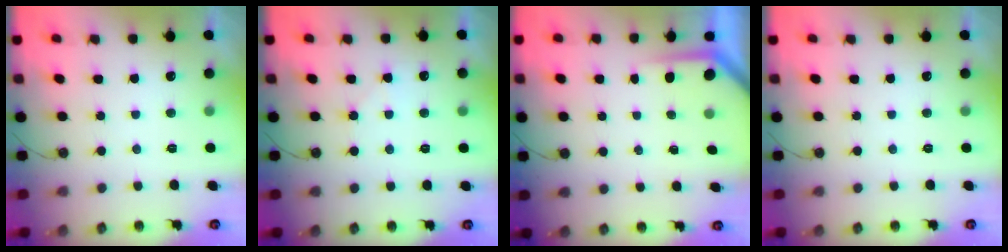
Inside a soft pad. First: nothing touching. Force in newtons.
{"total": 4.1, "press": 4.0, "slide": 0.6}
{"total": 2.7, "press": 2.7, "slide": 0.4}
{"total": 0.0}